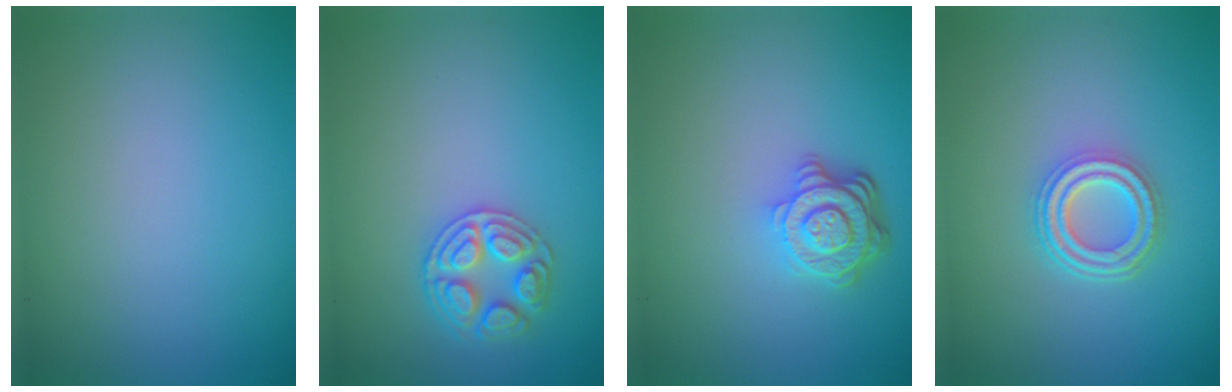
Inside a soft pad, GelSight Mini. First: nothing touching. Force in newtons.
{"total": 3.0, "press": 3.0, "slide": 0.5}
{"total": 4.4, "press": 3.3, "slide": 2.9}
{"total": 4.0, "press": 3.1, "slide": 2.5}